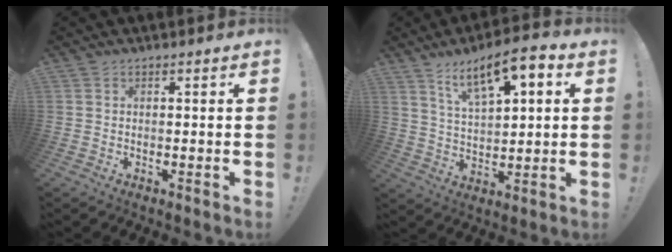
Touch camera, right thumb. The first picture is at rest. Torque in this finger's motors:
{"motor_torque": [0.86, 1.48, 1.03, 0.24, 0.42]}